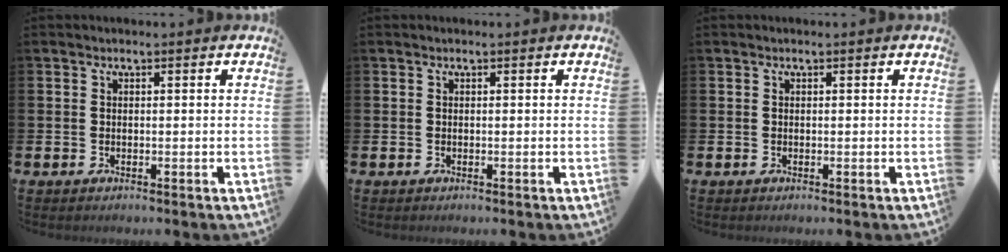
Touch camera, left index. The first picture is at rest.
{"total": 0.0}
{"total": 0.0}